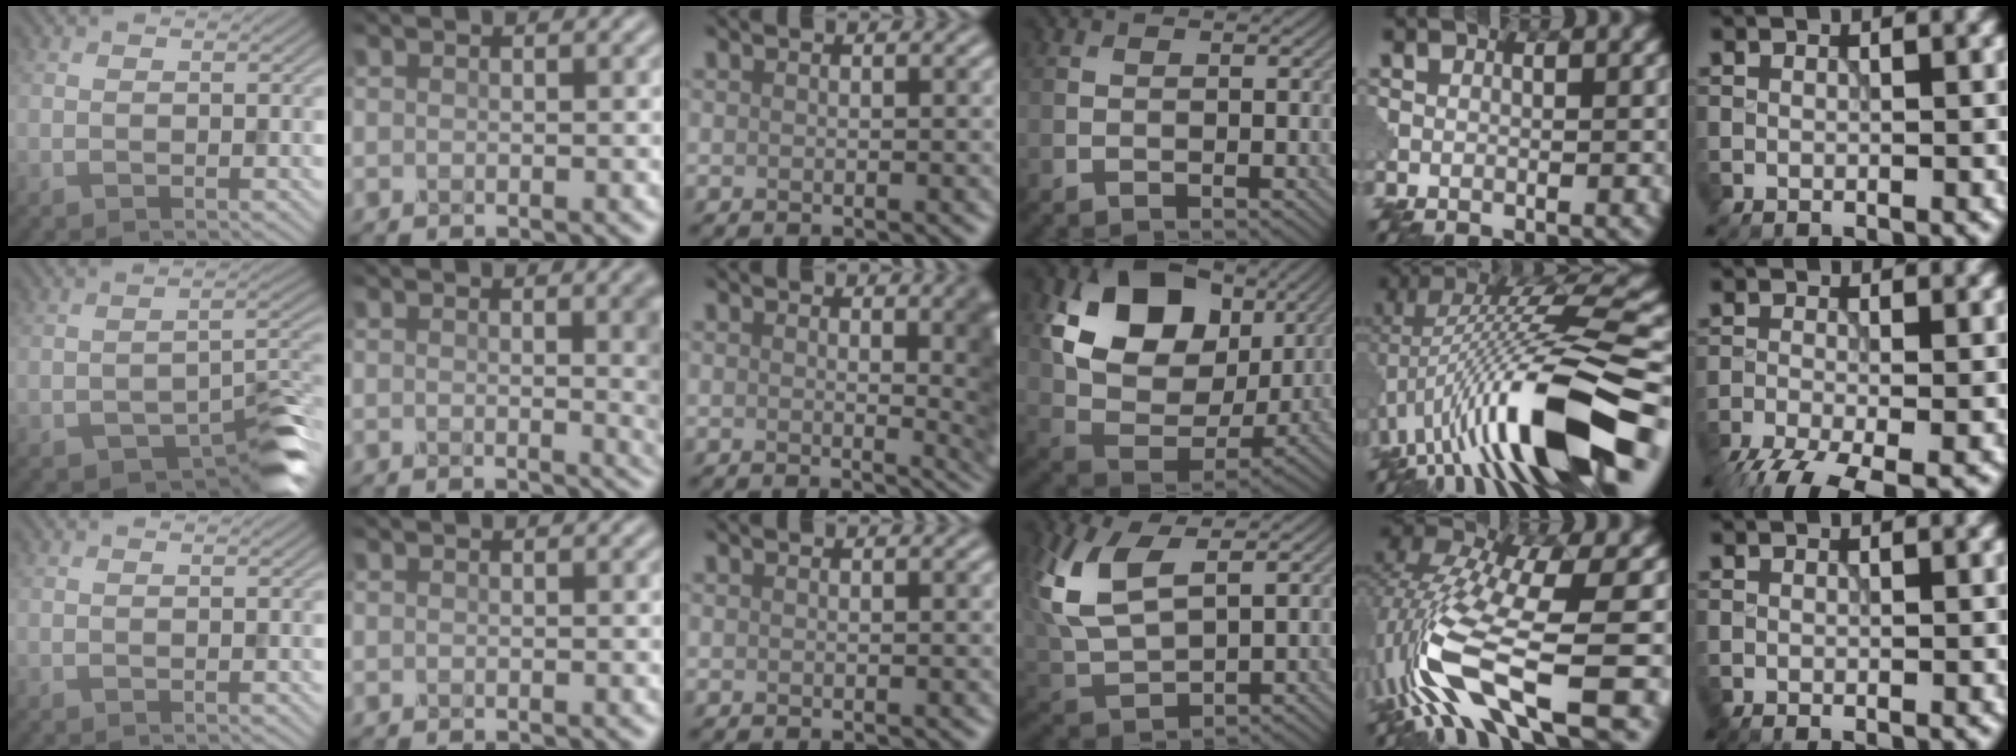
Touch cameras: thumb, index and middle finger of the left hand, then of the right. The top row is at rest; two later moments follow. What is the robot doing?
{"motion": "disassemble", "object": "pitcher"}